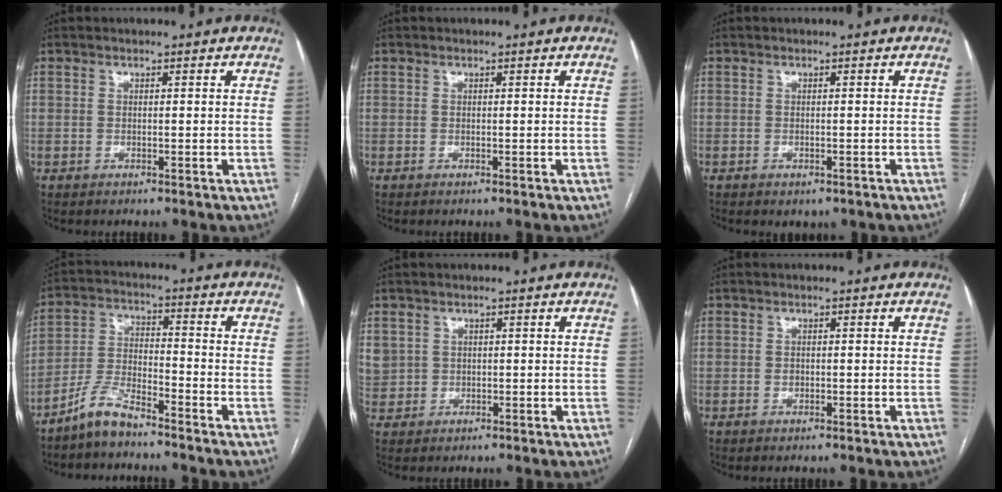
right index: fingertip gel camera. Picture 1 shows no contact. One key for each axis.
{"total": 0.0}
{"total": 1.5, "fx": -0.9, "fy": 1.0, "fz": 0.7, "tx": -0.010, "ty": 0.000, "tz": -0.004}
{"total": 6.8, "fx": -5.7, "fy": 1.5, "fz": 3.4, "tx": -0.080, "ty": -0.005, "tz": -0.115}
{"total": 4.4, "fx": 1.1, "fy": 4.1, "fz": 0.9, "tx": -0.032, "ty": 0.011, "tz": 0.035}
{"total": 0.8, "fx": -0.1, "fy": 0.6, "fz": 0.5, "tx": -0.007, "ty": 0.001, "tz": -0.001}